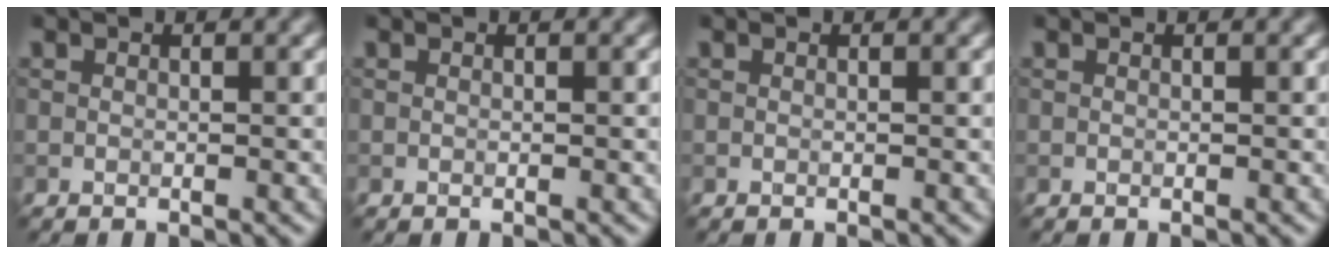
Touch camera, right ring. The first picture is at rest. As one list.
[{"total": 0.0}, {"total": 0.0}, {"total": 0.0}]